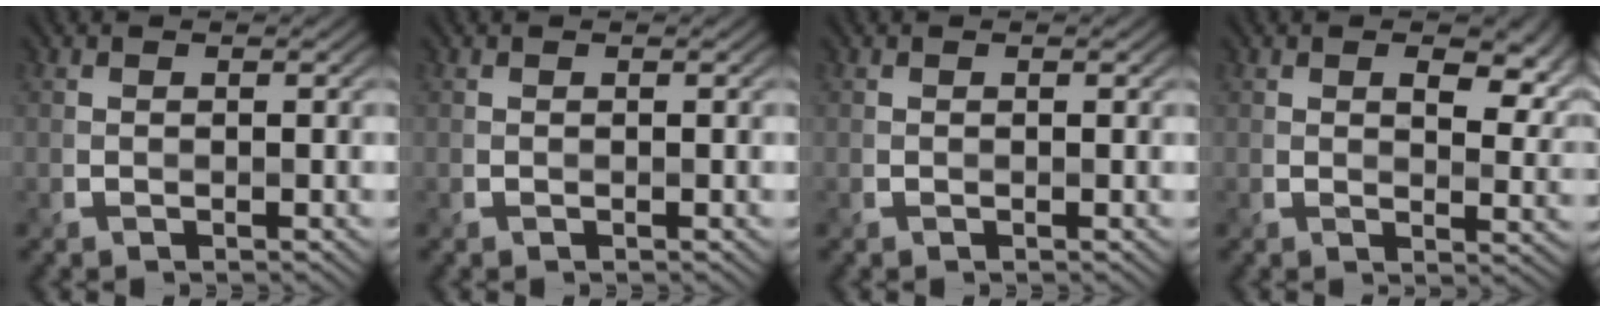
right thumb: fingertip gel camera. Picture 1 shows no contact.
{"total": 0.0}
{"total": 0.0}
{"total": 6.2, "force": [2.5, 3.2, 4.6], "torque": [-0.068, -0.011, 0.040]}